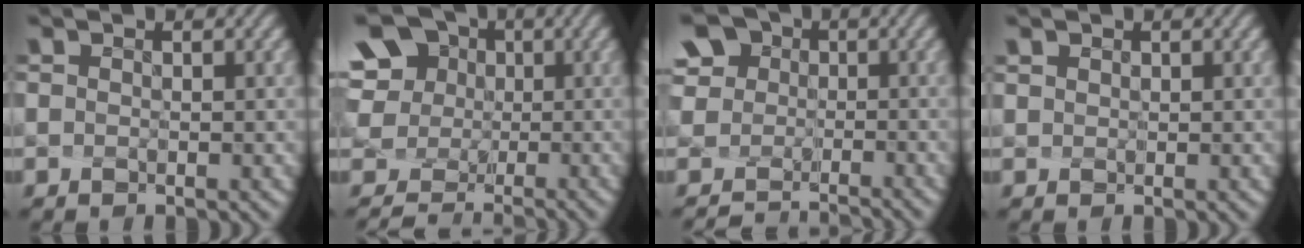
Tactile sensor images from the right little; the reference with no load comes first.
{"total": 9.7, "force": [0.2, 9.0, 3.6], "torque": [-0.142, 0.012, 0.009]}
{"total": 7.0, "force": [-1.5, 6.2, 2.9], "torque": [-0.092, -0.002, -0.030]}
{"total": 1.0, "force": [0.8, 0.5, 0.3], "torque": [-0.015, -0.005, 0.020]}